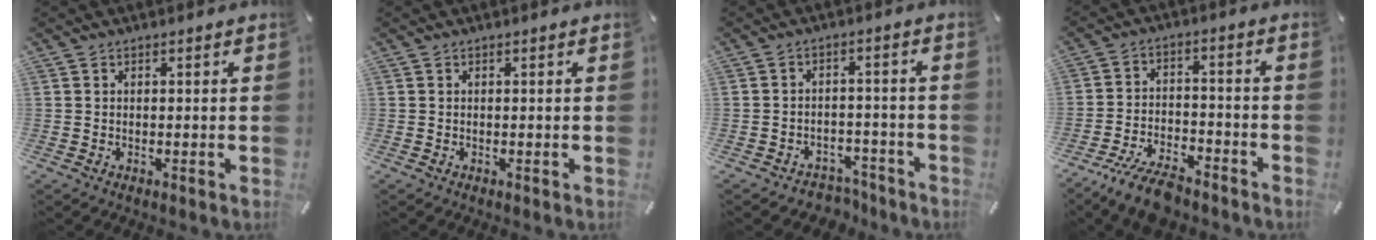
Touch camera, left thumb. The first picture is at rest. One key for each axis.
{"total": 0.0}
{"total": 4.1, "fx": -3.2, "fy": 2.5, "fz": 0.8, "tx": -0.013, "ty": 0.013, "tz": -0.060}
{"total": 10.2, "fx": -8.3, "fy": 3.3, "fz": 4.9, "tx": -0.083, "ty": 0.047, "tz": -0.157}